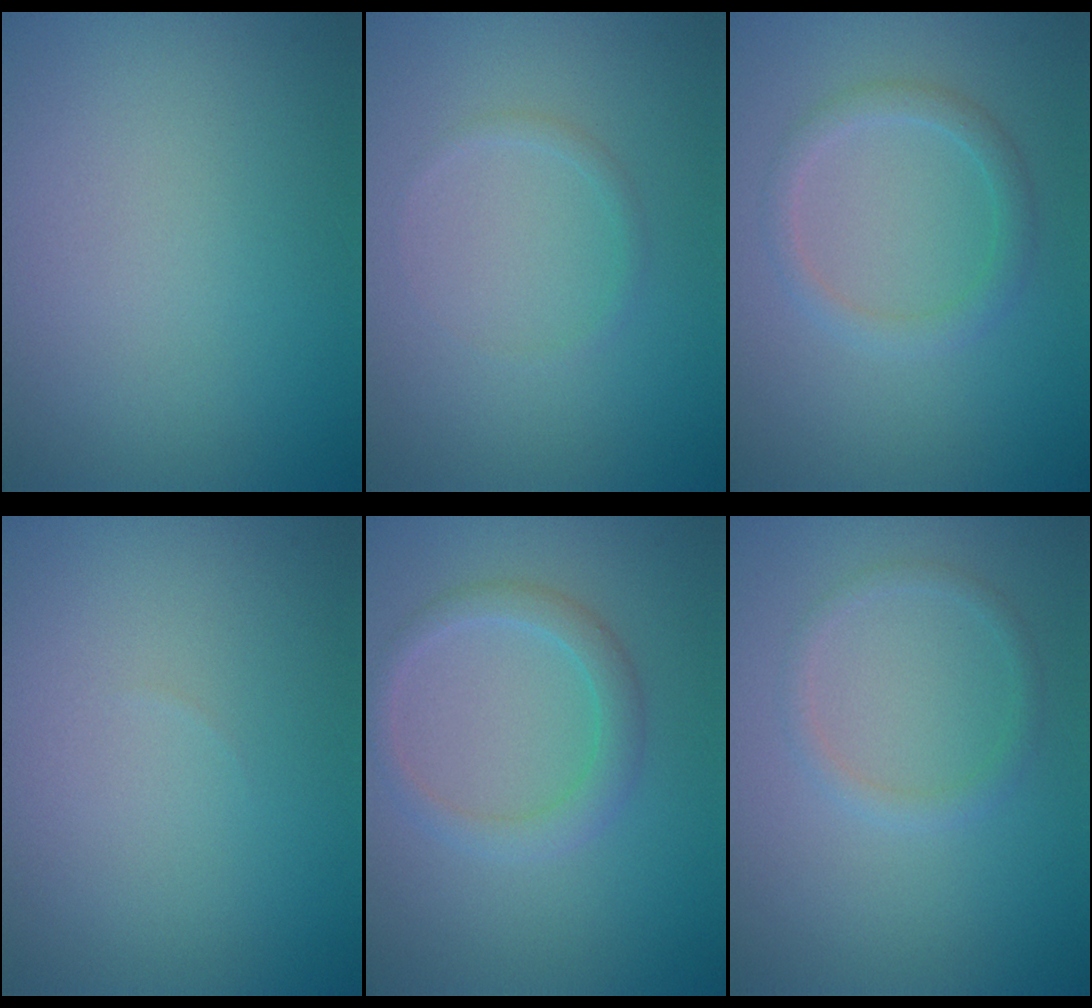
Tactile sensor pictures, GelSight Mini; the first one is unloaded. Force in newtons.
{"total": 0.7, "press": 0.7, "slide": 0.0}
{"total": 2.0, "press": 1.9, "slide": 0.1}
{"total": 0.0}
{"total": 2.4, "press": 2.4, "slide": 0.2}
{"total": 1.3, "press": 1.3, "slide": 0.1}